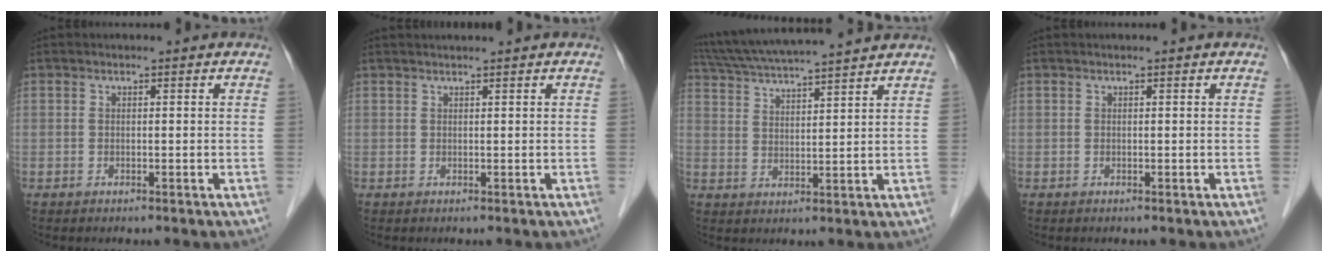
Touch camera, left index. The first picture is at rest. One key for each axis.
{"total": 2.0, "fx": 1.8, "fy": -0.5, "fz": 0.8, "tx": -0.005, "ty": 0.017, "tz": 0.035}
{"total": 15.2, "fx": 13.6, "fy": -0.1, "fz": 6.6, "tx": -0.129, "ty": 0.034, "tz": 0.215}
{"total": 0.0}